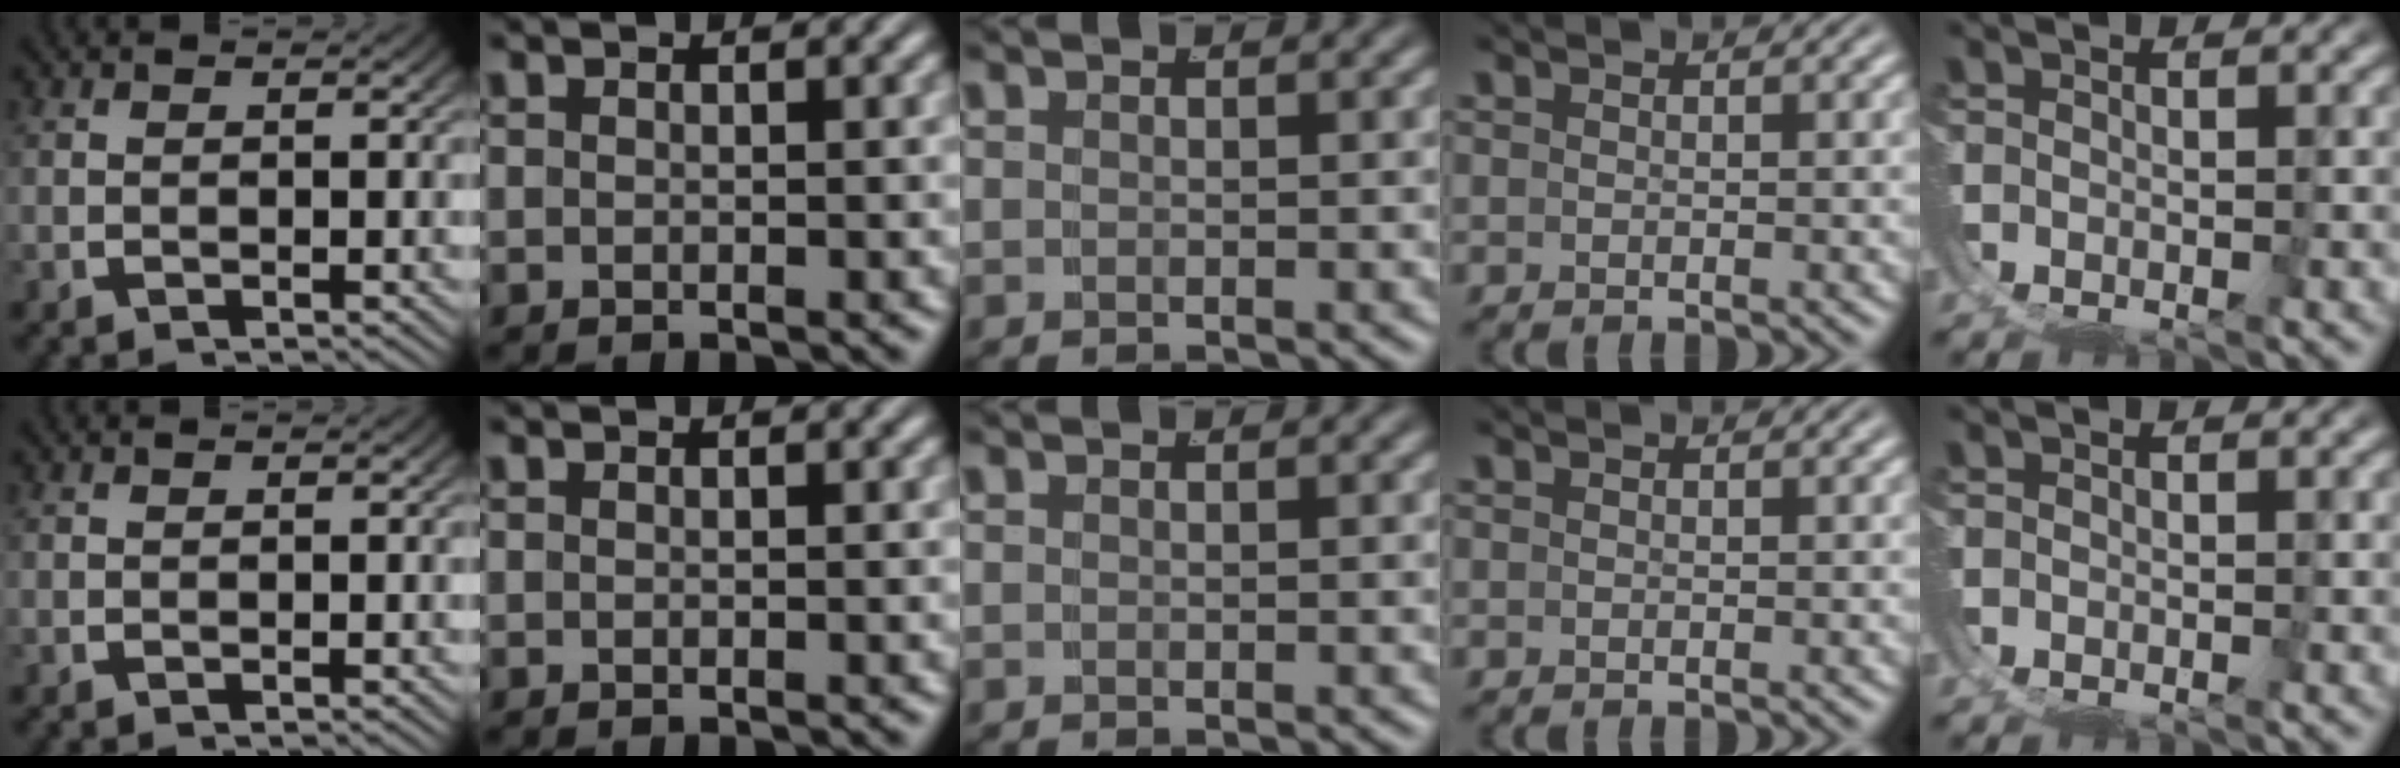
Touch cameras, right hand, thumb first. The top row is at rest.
{}